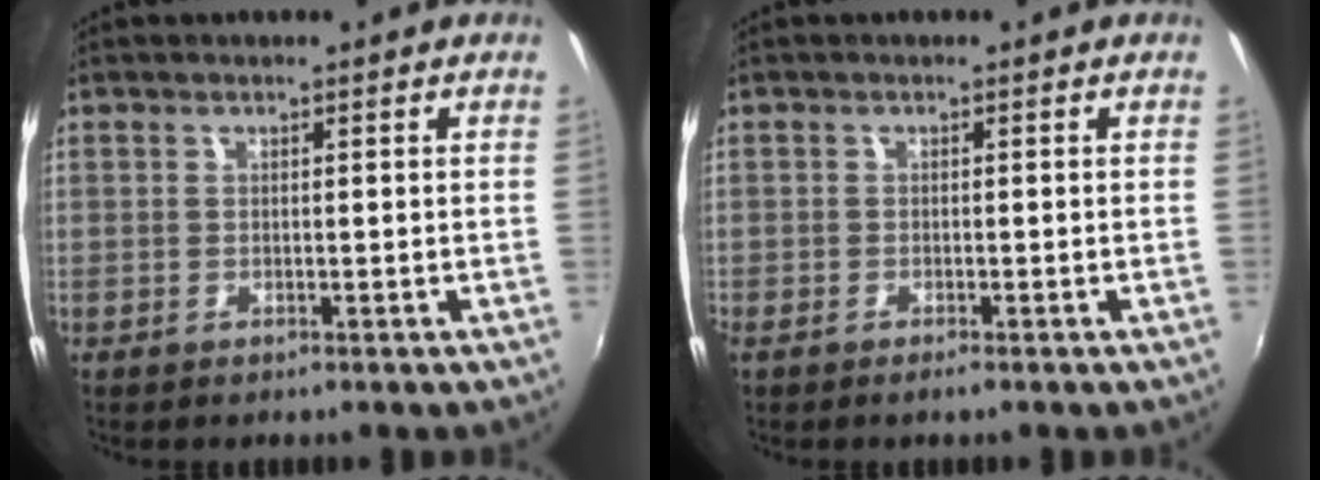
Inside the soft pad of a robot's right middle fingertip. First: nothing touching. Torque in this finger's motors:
{"motor_torque": [0.02, -0.07, 0.06, 0.02]}